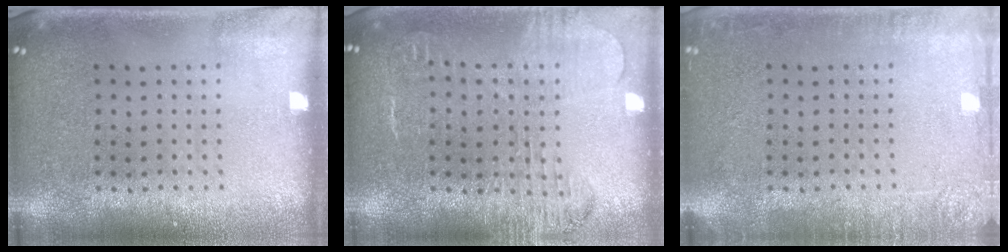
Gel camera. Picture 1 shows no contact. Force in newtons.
{"total": 1.8, "press": 1.7, "slide": 0.7}
{"total": 2.1, "press": 2.1, "slide": 0.3}